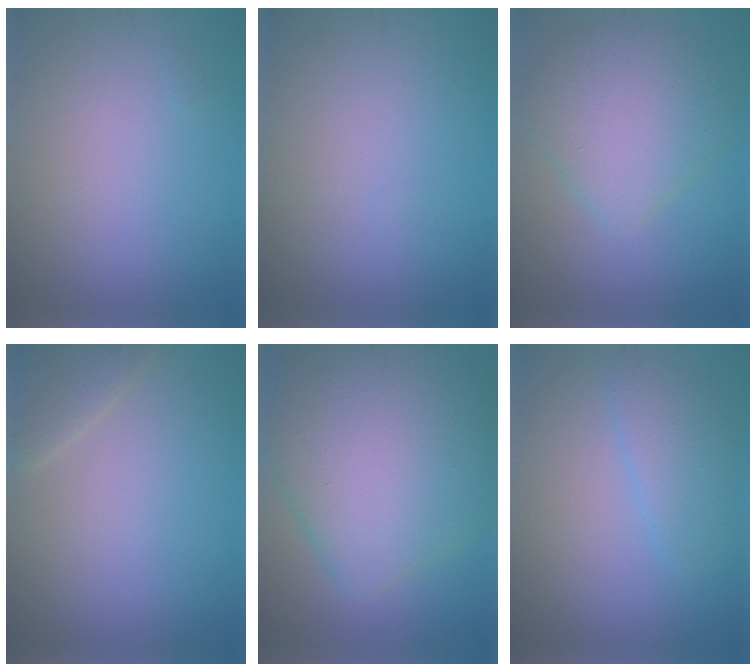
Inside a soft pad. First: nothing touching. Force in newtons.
{"total": 0.0}
{"total": 5.7, "press": 5.7, "slide": 0.2}
{"total": 2.0, "press": 2.0, "slide": 0.2}
{"total": 12.7, "press": 12.7, "slide": 0.2}
{"total": 2.7, "press": 2.7, "slide": 0.1}